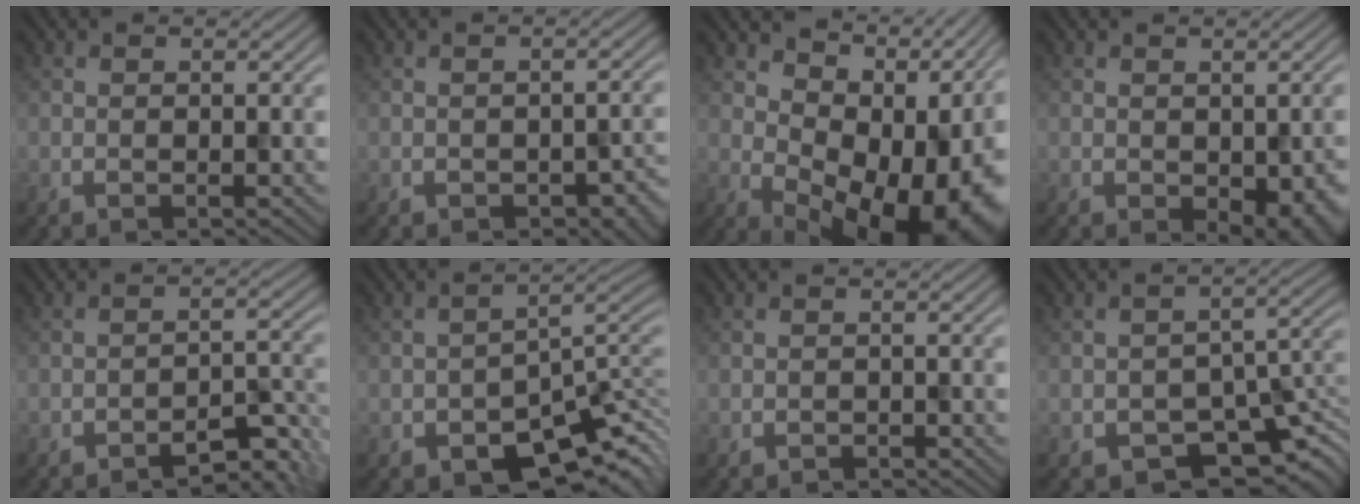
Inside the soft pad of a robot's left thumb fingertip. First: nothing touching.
{"total": 3.9, "force": [-2.4, 1.6, 2.7], "torque": [-0.023, -0.010, -0.010]}
{"total": 14.6, "force": [1.9, 9.6, 10.8], "torque": [-0.110, -0.017, 0.078]}
{"total": 4.7, "force": [-2.1, 2.5, 3.4], "torque": [-0.040, -0.027, 0.001]}
{"total": 4.9, "force": [-4.5, 0.1, 2.0], "torque": [-0.032, 0.018, -0.058]}
{"total": 8.6, "force": [-5.7, 3.9, 5.1], "torque": [-0.078, -0.024, -0.084]}
{"total": 1.3, "force": [-0.9, -0.2, -0.9], "torque": [0.023, 0.002, -0.015]}
{"total": 7.4, "force": [-5.1, 4.1, 3.6], "torque": [-0.037, -0.027, -0.070]}